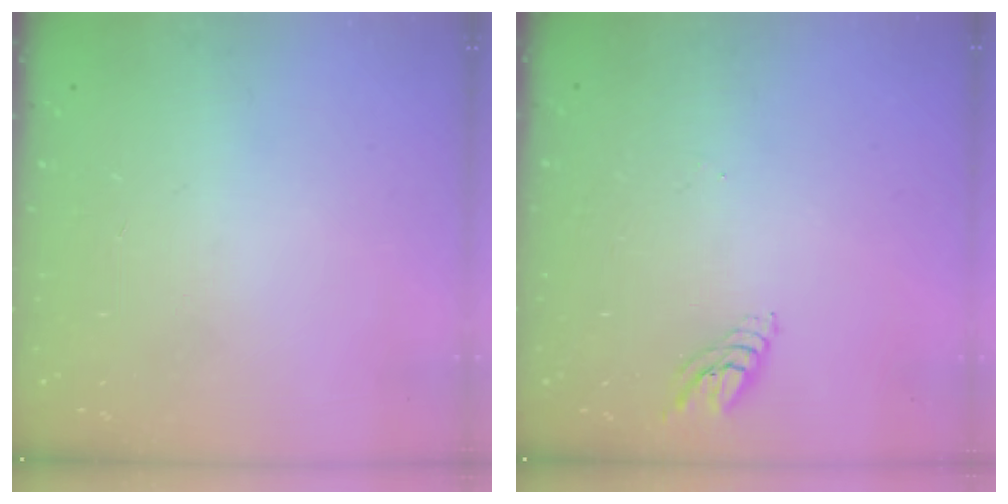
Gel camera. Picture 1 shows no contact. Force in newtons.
{"total": 4.9, "press": 4.9, "slide": 0.1}